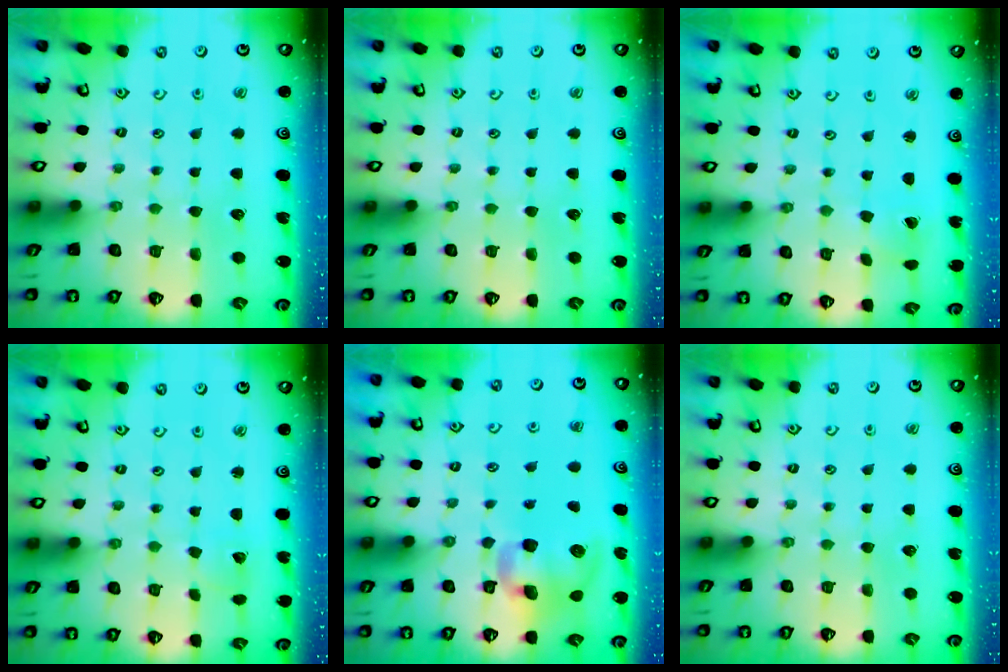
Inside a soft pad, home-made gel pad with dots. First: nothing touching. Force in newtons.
{"total": 0.0}
{"total": 0.7, "press": 0.7, "slide": 0.1}
{"total": 2.3, "press": 2.3, "slide": 0.1}
{"total": 11.6, "press": 11.5, "slide": 1.9}
{"total": 0.0}